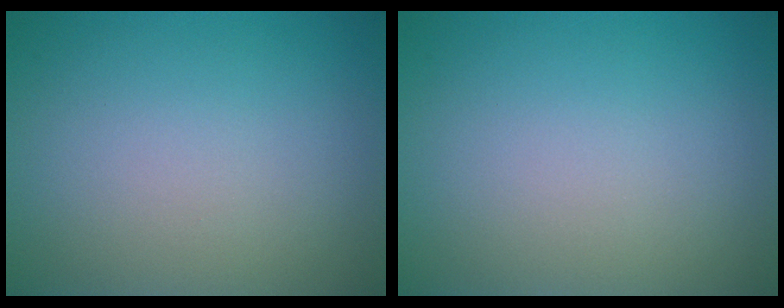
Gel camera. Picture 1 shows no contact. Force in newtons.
{"total": 0.0}